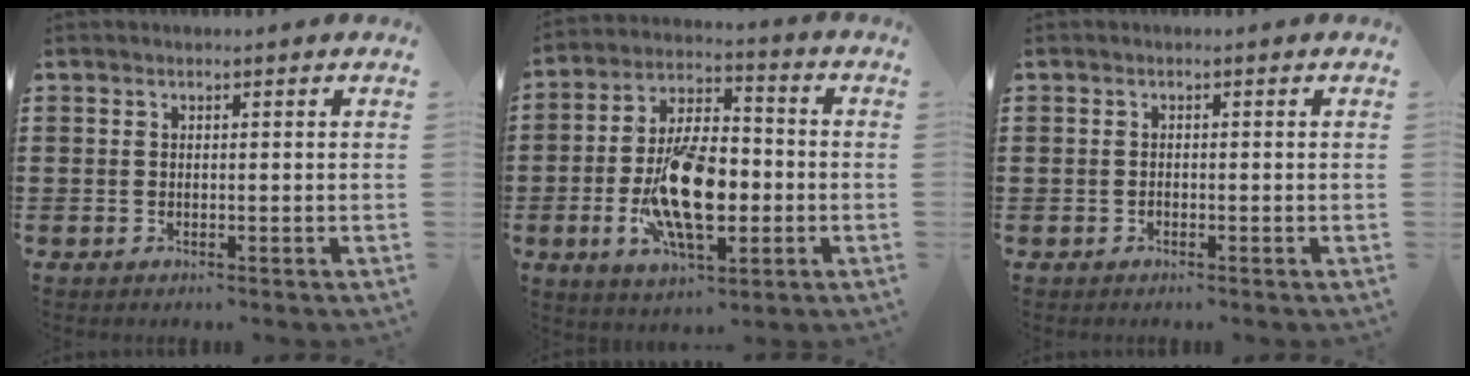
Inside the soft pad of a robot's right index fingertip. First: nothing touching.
{"total": 13.7, "force": [-3.0, 6.5, 11.7], "torque": [-0.235, -0.005, -0.053]}
{"total": 0.5, "force": [-0.4, 0.3, 0.1], "torque": [-0.003, 0.003, -0.008]}